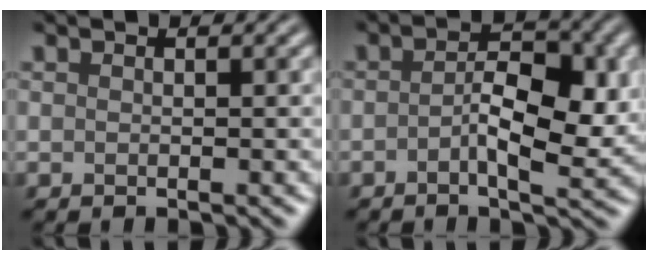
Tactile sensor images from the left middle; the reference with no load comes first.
{"total": 5.4, "force": [-0.5, 2.2, 4.8], "torque": [-0.079, -0.003, -0.012]}